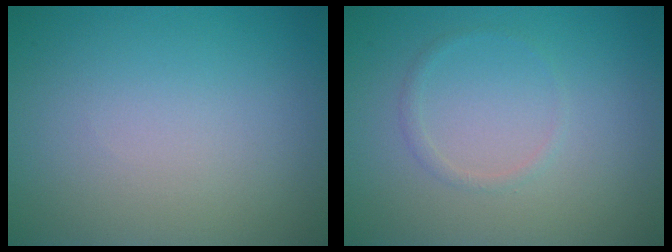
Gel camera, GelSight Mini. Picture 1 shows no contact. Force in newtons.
{"total": 0.8, "press": 0.8, "slide": 0.1}